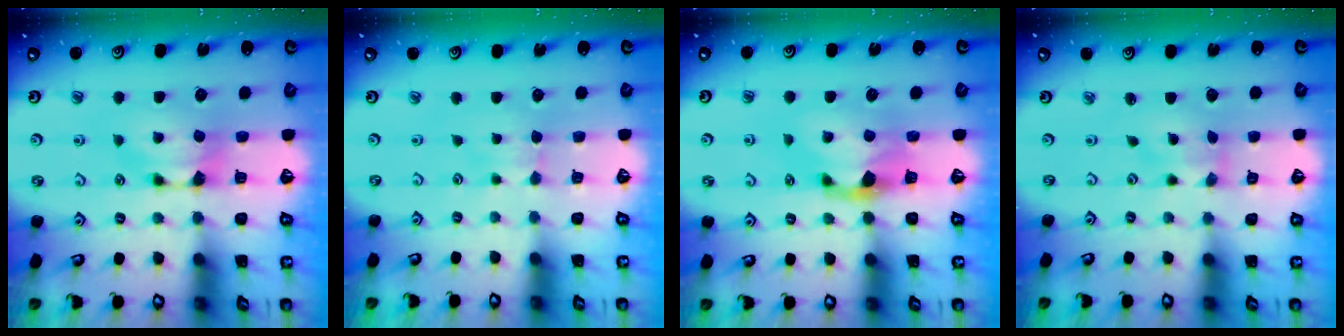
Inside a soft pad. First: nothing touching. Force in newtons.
{"total": 2.2, "press": 2.2, "slide": 0.4}
{"total": 1.7, "press": 1.0, "slide": 1.4}
{"total": 1.8, "press": 1.5, "slide": 1.1}